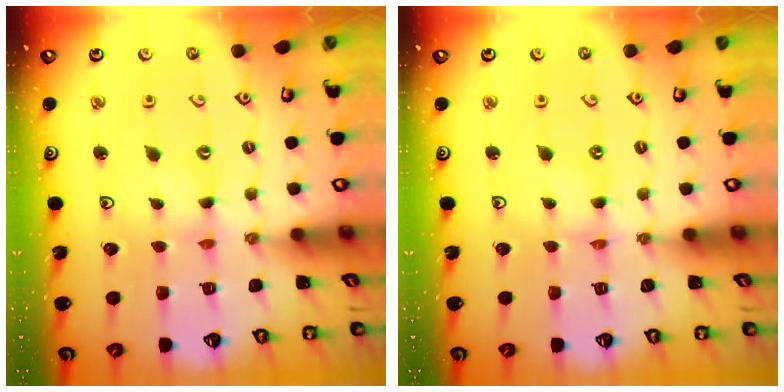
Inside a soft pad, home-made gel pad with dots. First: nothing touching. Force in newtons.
{"total": 0.7, "press": 0.7, "slide": 0.2}